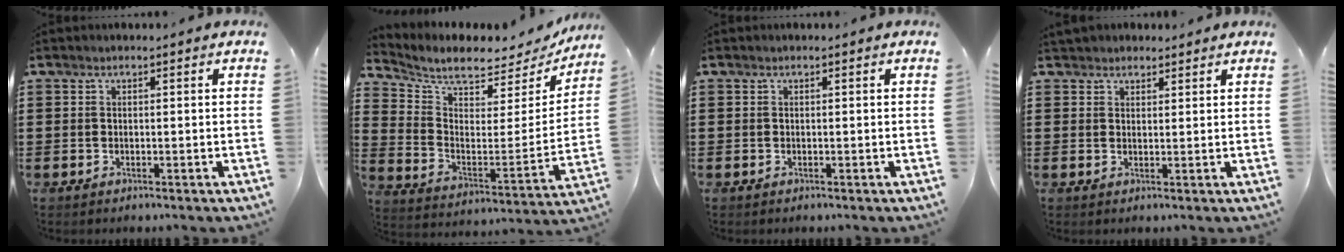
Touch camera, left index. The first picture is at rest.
{"total": 5.3, "force": [5.0, 1.0, 1.4], "torque": [-0.058, -0.051, 0.082]}
{"total": 0.0}
{"total": 2.2, "force": [1.8, 1.2, -0.1], "torque": [-0.005, 0.006, 0.035]}